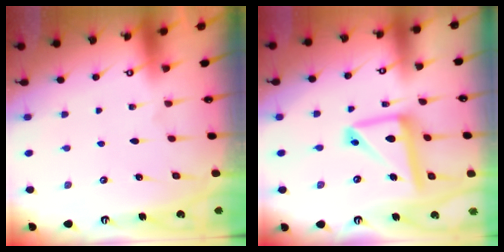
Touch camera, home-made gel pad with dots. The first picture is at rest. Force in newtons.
{"total": 13.9, "press": 13.8, "slide": 1.4}